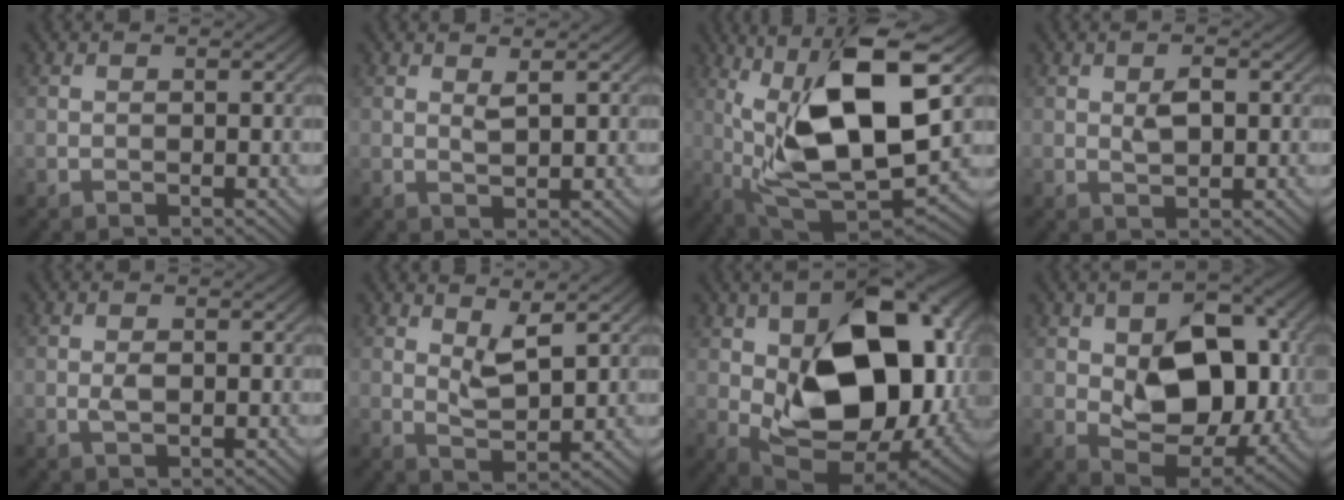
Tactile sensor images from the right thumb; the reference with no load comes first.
{"total": 1.5, "force": [0.9, 0.2, 1.2], "torque": [-0.028, -0.004, 0.018]}
{"total": 17.1, "force": [3.3, 6.4, 15.5], "torque": [-0.286, 0.006, 0.057]}
{"total": 2.4, "force": [0.5, 1.2, 2.1], "torque": [-0.038, -0.002, 0.009]}
{"total": 1.4, "force": [-0.1, 0.7, 1.3], "torque": [-0.024, 0.000, -0.002]}
{"total": 4.0, "force": [2.2, 1.3, 3.1], "torque": [-0.069, -0.010, 0.043]}
{"total": 18.9, "force": [1.0, 11.4, 15.1], "torque": [-0.236, -0.017, 0.019]}
{"total": 12.5, "force": [0.6, 7.9, 9.8], "torque": [-0.151, -0.006, 0.014]}